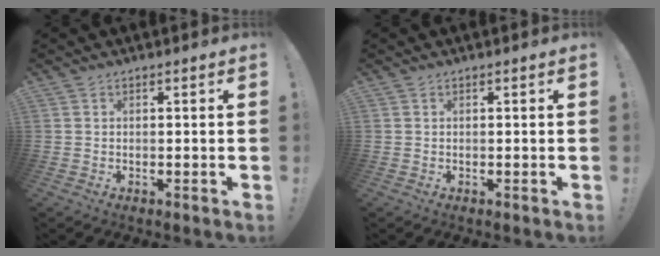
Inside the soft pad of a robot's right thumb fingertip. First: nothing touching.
{"total": 0.0}